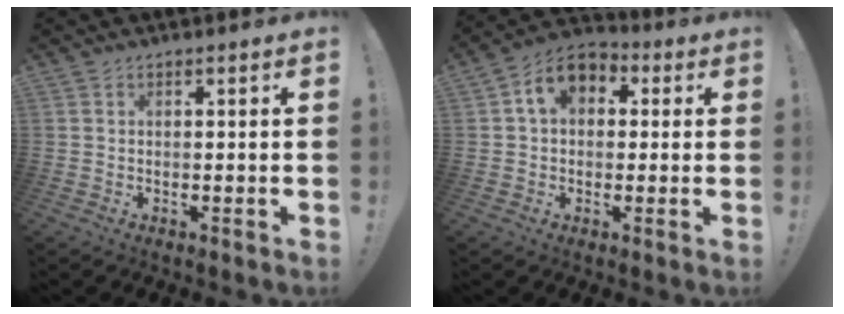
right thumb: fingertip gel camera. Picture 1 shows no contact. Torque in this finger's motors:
{"motor_torque": [1.09, 1.96, 0.96, 0.12, 0.01]}